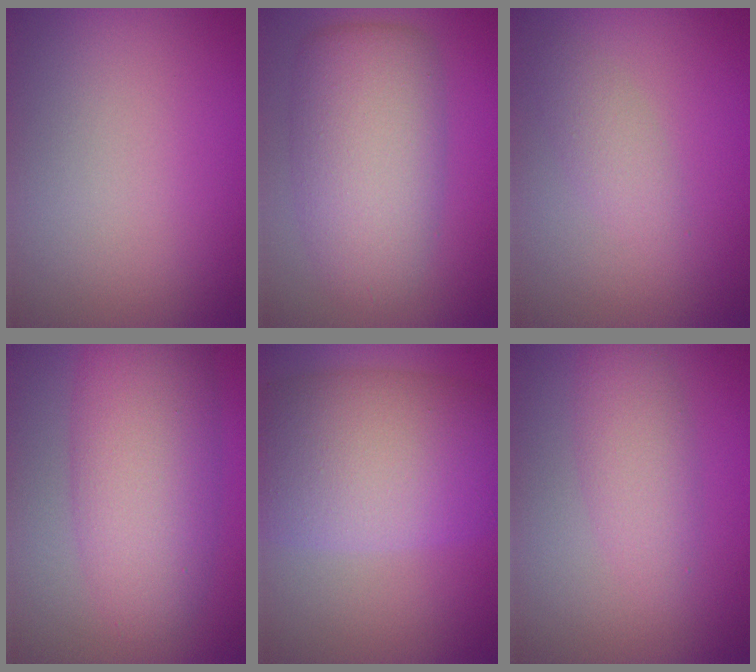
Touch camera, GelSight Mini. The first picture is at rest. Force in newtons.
{"total": 7.5, "press": 7.5, "slide": 0.3}
{"total": 1.6, "press": 1.6, "slide": 0.1}
{"total": 7.6, "press": 7.6, "slide": 0.1}
{"total": 10.3, "press": 10.3, "slide": 0.4}
{"total": 2.9, "press": 2.9, "slide": 0.1}